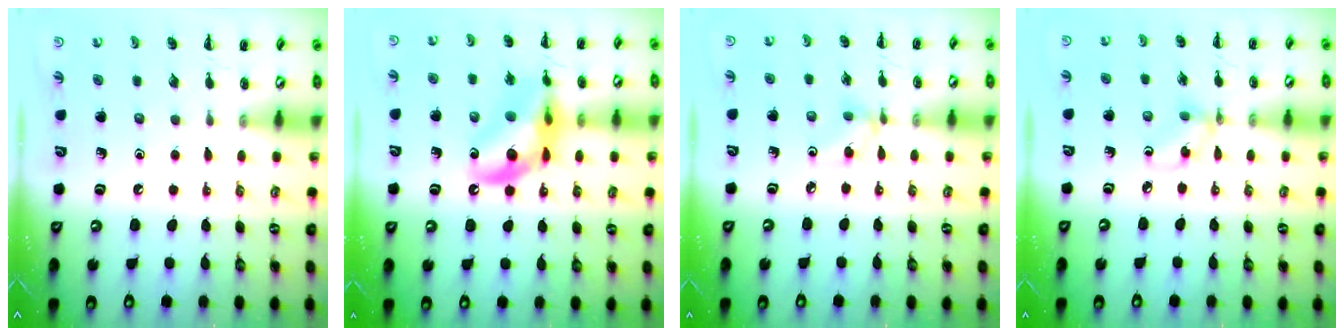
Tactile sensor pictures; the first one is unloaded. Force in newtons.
{"total": 13.9, "press": 13.5, "slide": 3.1}
{"total": 3.1, "press": 2.9, "slide": 1.1}
{"total": 2.9, "press": 2.9, "slide": 0.3}